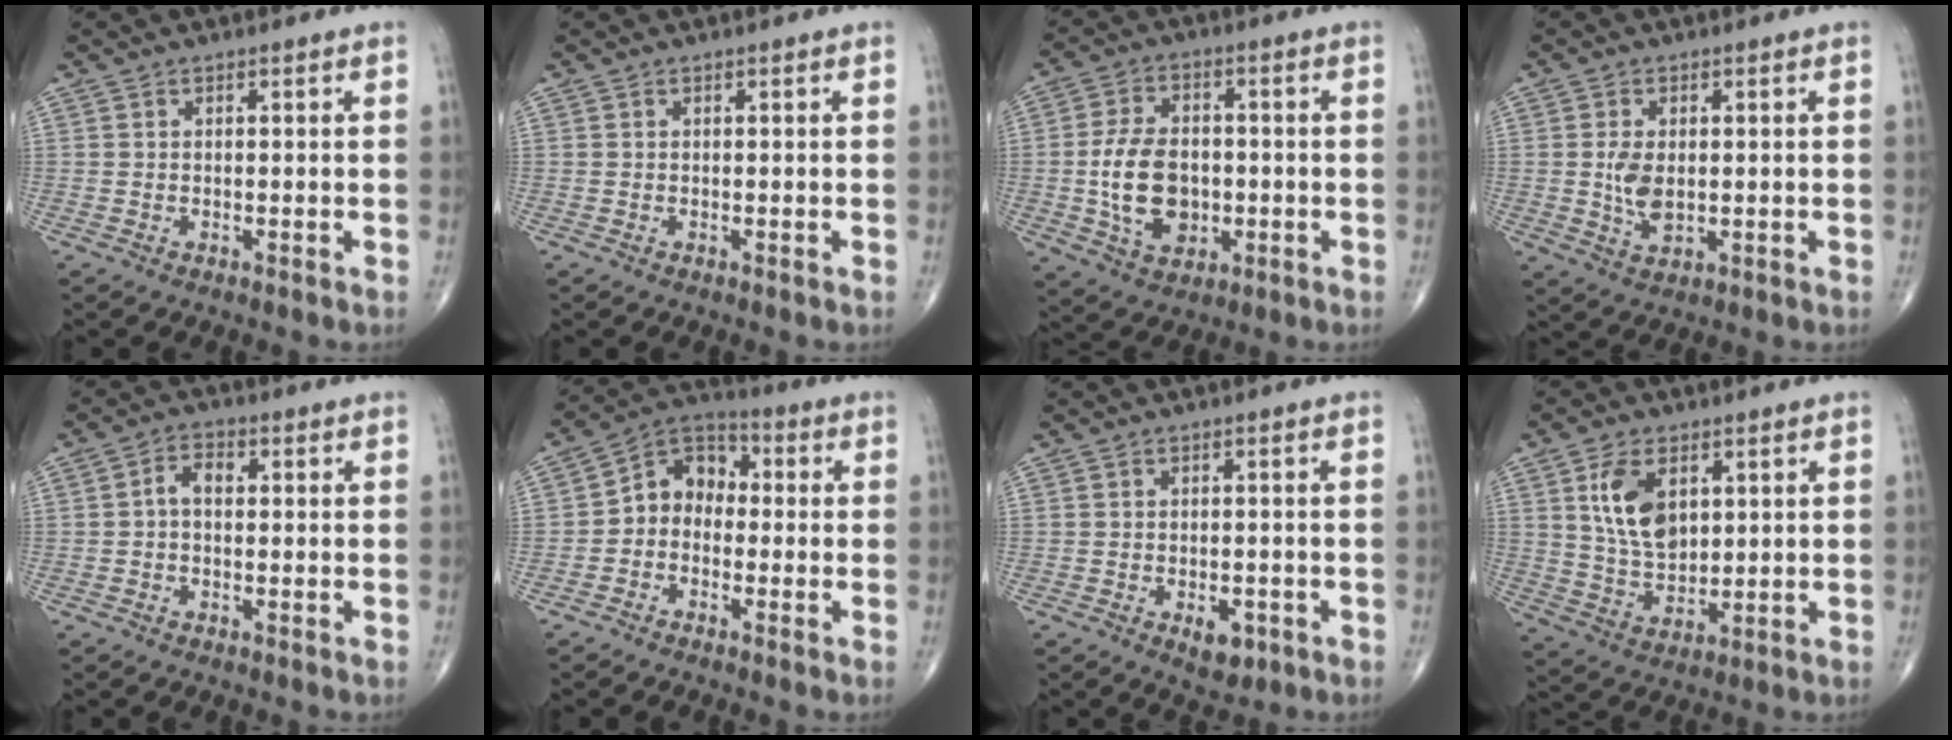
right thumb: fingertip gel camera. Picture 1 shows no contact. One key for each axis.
{"total": 0.0}
{"total": 12.0, "fx": -1.4, "fy": 8.1, "fz": 8.8, "tx": -0.142, "ty": 0.008, "tz": -0.020}
{"total": 5.1, "fx": 0.2, "fy": 3.0, "fz": 4.1, "tx": -0.079, "ty": -0.008, "tz": 0.009}
{"total": 3.7, "fx": 0.1, "fy": 2.4, "fz": 2.8, "tx": -0.041, "ty": 0.018, "tz": -0.005}
{"total": 8.1, "fx": -1.1, "fy": 6.5, "fz": 4.8, "tx": -0.048, "ty": 0.038, "tz": -0.042}
{"total": 4.3, "fx": -1.8, "fy": 2.4, "fz": 3.0, "tx": -0.031, "ty": 0.002, "tz": -0.020}
{"total": 10.4, "fx": 3.4, "fy": 6.4, "fz": 7.5, "tx": -0.124, "ty": -0.017, "tz": 0.071}